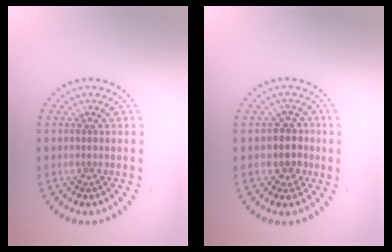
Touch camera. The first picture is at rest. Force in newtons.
{"total": 2.5, "press": 2.2, "slide": 1.1}